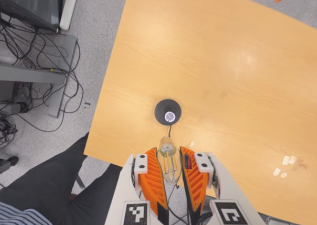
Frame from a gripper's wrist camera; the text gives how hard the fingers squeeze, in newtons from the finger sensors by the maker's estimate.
{"total": 20.1, "left": 25.0, "right": 15.2}